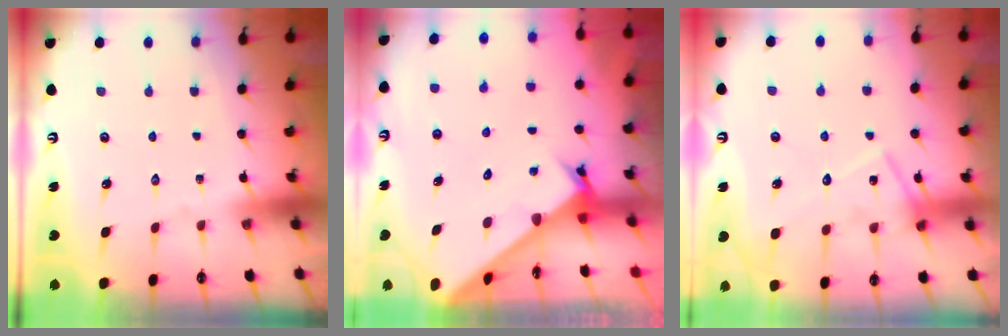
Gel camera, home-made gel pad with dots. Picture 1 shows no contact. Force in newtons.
{"total": 2.8, "press": 2.7, "slide": 0.3}
{"total": 14.7, "press": 14.7, "slide": 1.0}